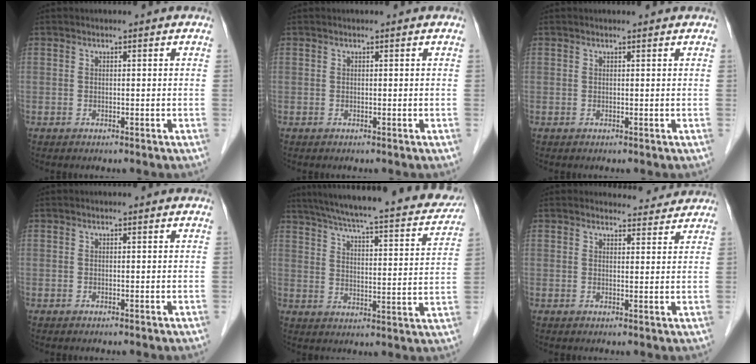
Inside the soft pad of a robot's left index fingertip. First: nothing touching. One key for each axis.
{"total": 0.0}
{"total": 1.1, "fx": 1.1, "fy": 0.1, "fz": 0.3, "tx": -0.009, "ty": 0.005, "tz": 0.014}
{"total": 0.0}
{"total": 26.9, "fx": 23.2, "fy": 4.1, "fz": 12.9, "tx": -0.206, "ty": -0.022, "tz": 0.294}
{"total": 4.2, "fx": 4.1, "fy": 1.0, "fz": -0.1, "tx": 0.001, "ty": 0.000, "tz": 0.043}